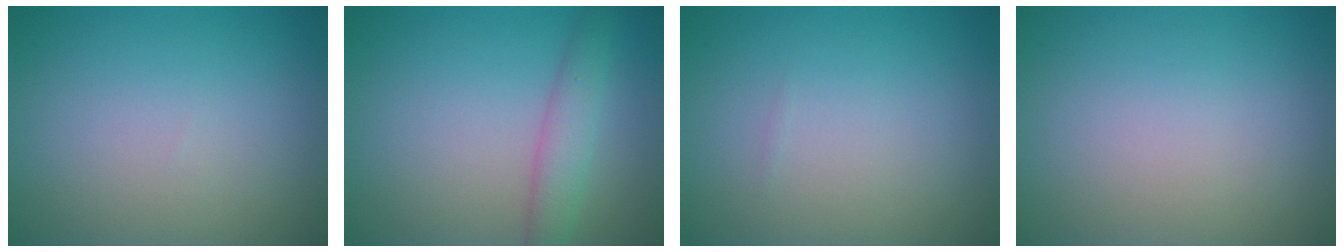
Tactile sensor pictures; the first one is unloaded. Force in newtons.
{"total": 2.7, "press": 2.7, "slide": 0.1}
{"total": 0.0}
{"total": 0.0}